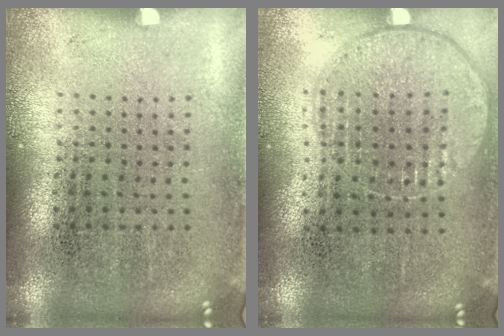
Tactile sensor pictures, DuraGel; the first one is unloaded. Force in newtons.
{"total": 1.0, "press": 0.9, "slide": 0.3}